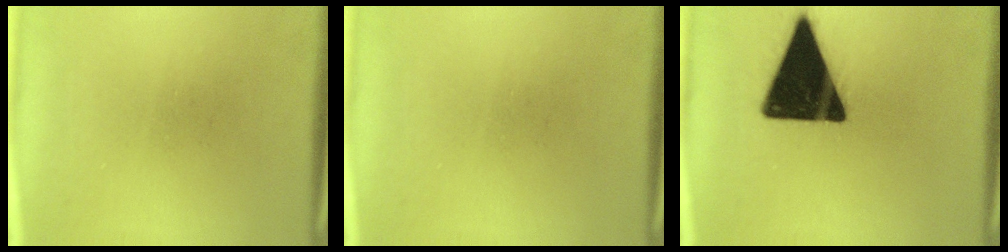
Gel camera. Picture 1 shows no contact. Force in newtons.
{"total": 0.0}
{"total": 19.9}